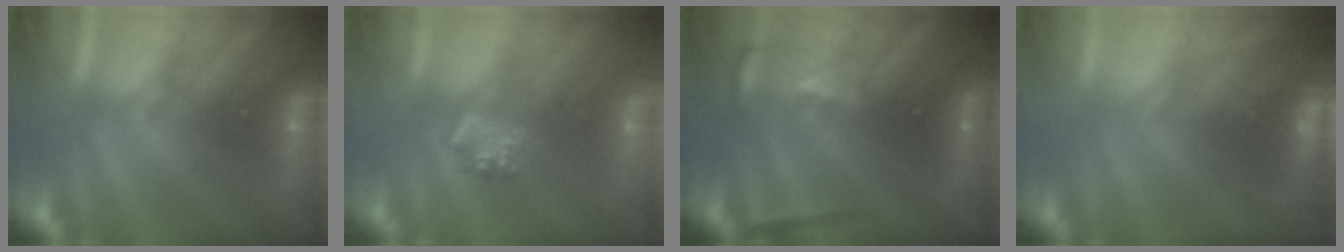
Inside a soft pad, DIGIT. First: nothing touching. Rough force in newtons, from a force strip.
{"total": 2.3}
{"total": 2.2}
{"total": 2.5}